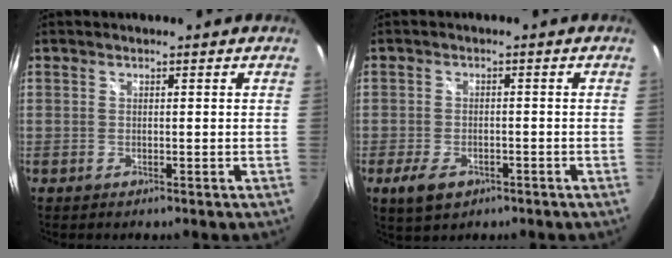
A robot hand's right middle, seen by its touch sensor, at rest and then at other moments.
{"total": 5.7, "force": [-3.1, 3.2, 3.5], "torque": [-0.085, -0.014, -0.051]}